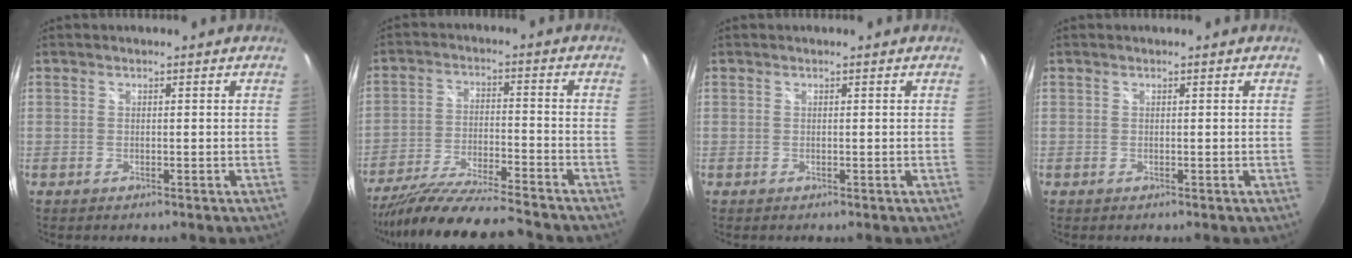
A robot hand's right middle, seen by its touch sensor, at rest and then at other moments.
{"total": 16.5, "force": [-14.7, 0.5, 7.3], "torque": [-0.153, -0.038, -0.250]}
{"total": 0.0}
{"total": 0.0}